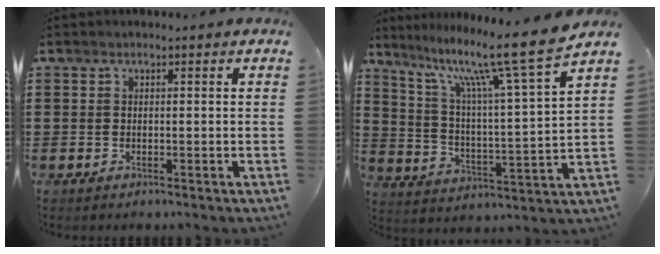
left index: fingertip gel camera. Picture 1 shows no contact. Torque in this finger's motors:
{"motor_torque": [2.14, 0.00, 0.29, 0.21]}